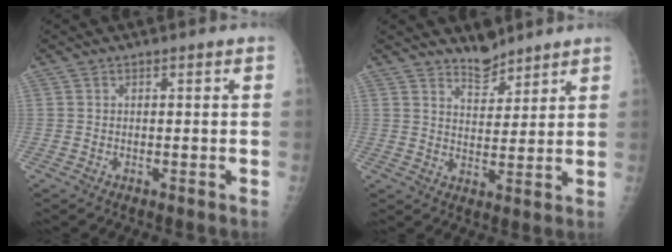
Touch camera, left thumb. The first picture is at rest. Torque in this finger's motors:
{"motor_torque": [-0.02, -0.02, 0.04, 0.01, 0.00]}